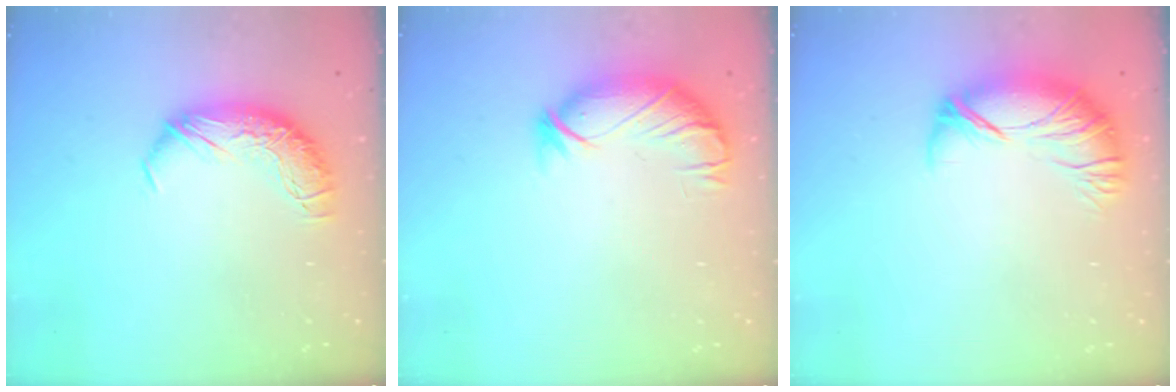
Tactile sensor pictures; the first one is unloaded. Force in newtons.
{"total": 3.8, "press": 3.3, "slide": 2.0}
{"total": 2.6, "press": 1.8, "slide": 1.9}